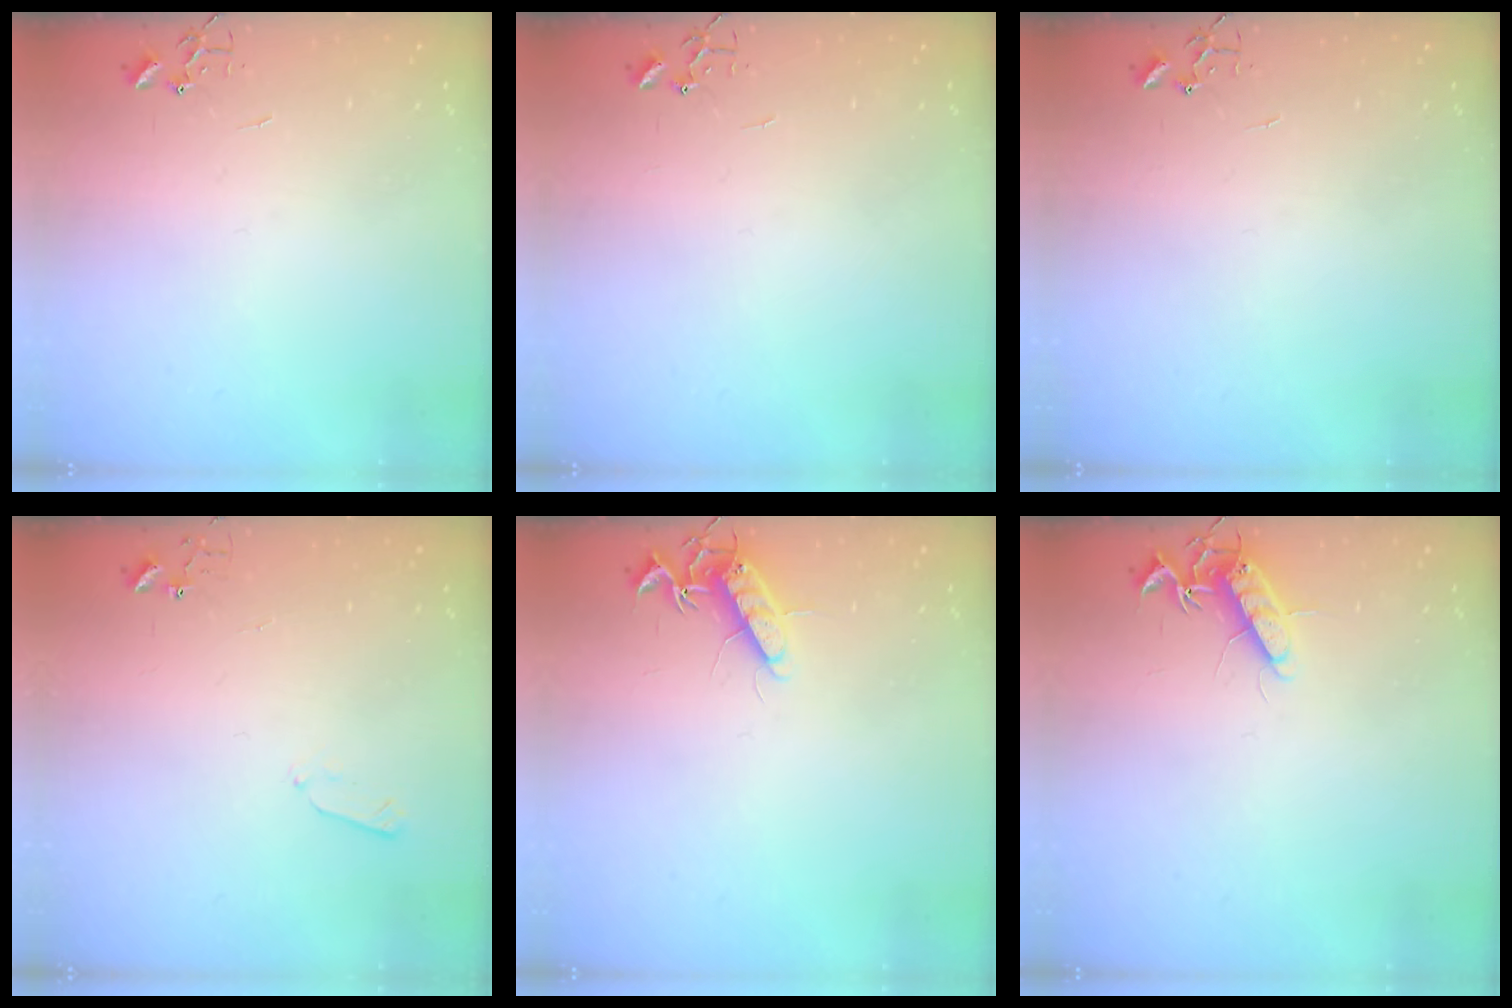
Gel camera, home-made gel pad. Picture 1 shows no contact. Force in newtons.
{"total": 0.0}
{"total": 0.0}
{"total": 3.4, "press": 3.4, "slide": 0.5}
{"total": 11.1, "press": 11.1, "slide": 0.3}
{"total": 11.1, "press": 11.1, "slide": 0.3}